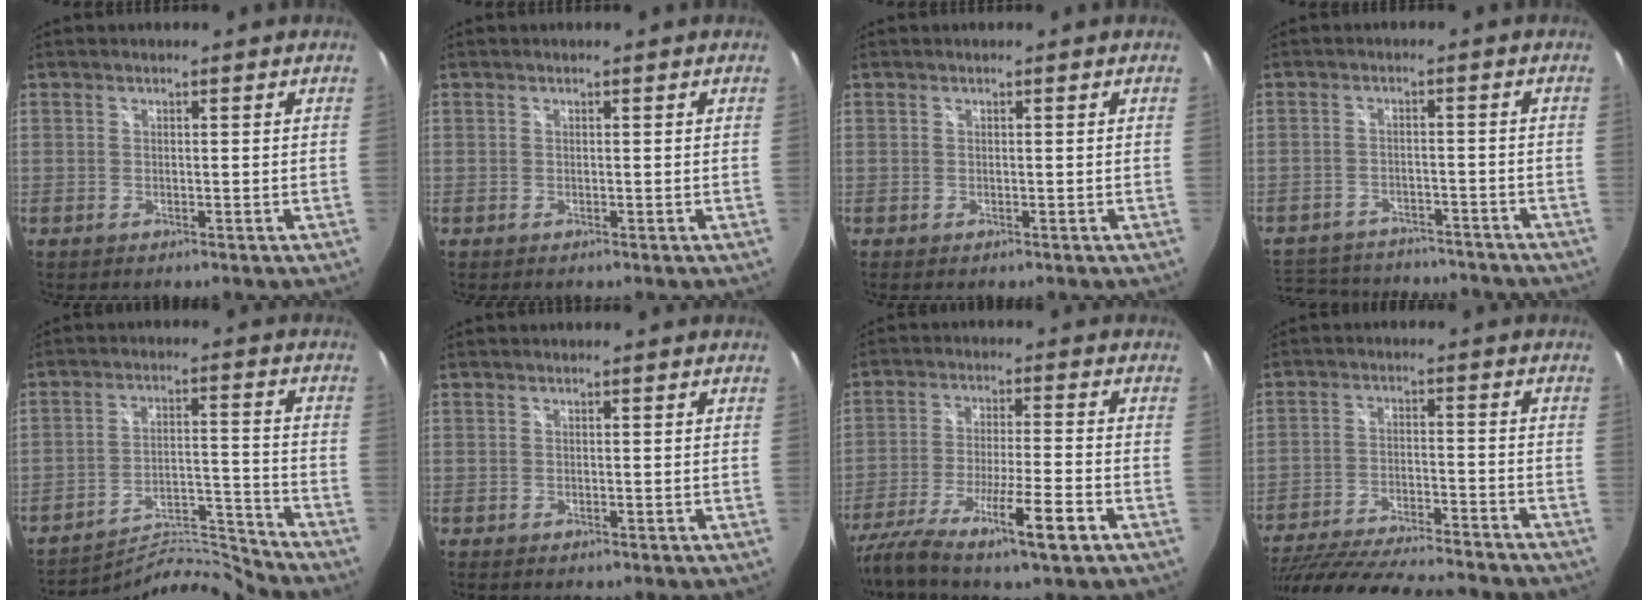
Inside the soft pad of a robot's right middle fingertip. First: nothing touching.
{"total": 0.0}
{"total": 0.0}
{"total": 18.6, "force": [-15.7, 7.4, 6.8], "torque": [-0.154, 0.013, -0.211]}
{"total": 10.1, "force": [-9.9, -1.8, -1.0], "torque": [0.002, 0.029, -0.169]}
{"total": 0.0}
{"total": 15.0, "force": [-10.2, 1.0, 11.0], "torque": [-0.222, -0.038, -0.176]}
{"total": 24.8, "force": [-21.4, 4.3, 11.8], "torque": [-0.227, -0.050, -0.323]}